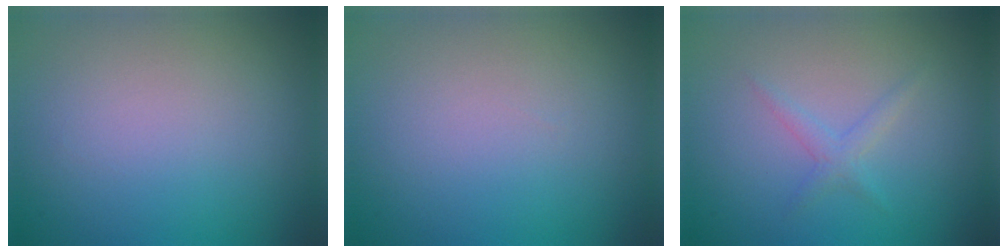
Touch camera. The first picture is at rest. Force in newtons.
{"total": 0.0}
{"total": 1.3, "press": 1.3, "slide": 0.0}